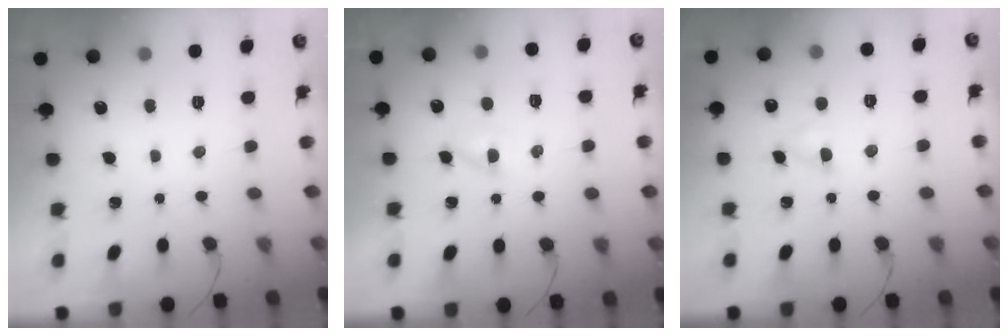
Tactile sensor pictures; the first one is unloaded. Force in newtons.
{"total": 2.0, "press": 1.8, "slide": 0.9}
{"total": 2.1, "press": 1.9, "slide": 0.9}